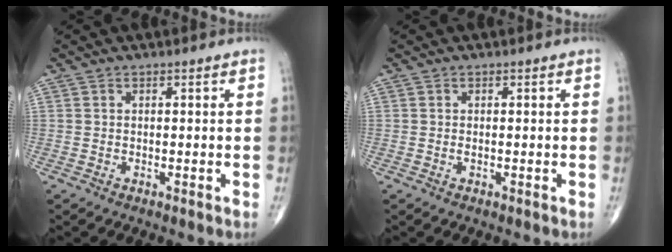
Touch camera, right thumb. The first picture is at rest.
{"total": 0.5, "force": [-0.1, 0.2, 0.5], "torque": [-0.010, -0.001, -0.002]}